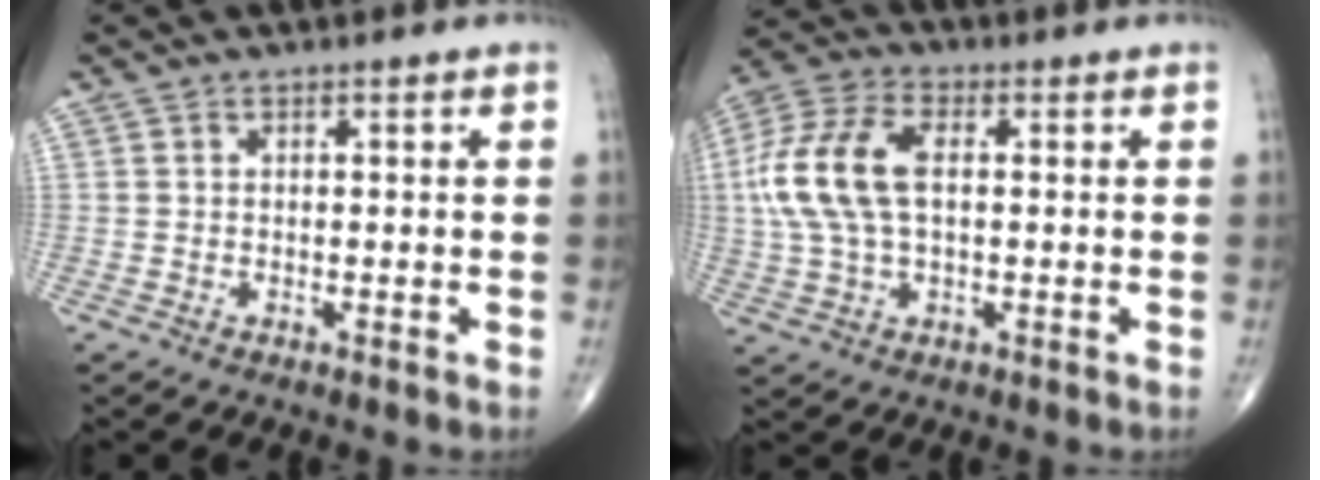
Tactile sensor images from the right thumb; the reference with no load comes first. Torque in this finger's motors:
{"motor_torque": [1.23, 2.71, 0.79, -0.69, 0.15]}